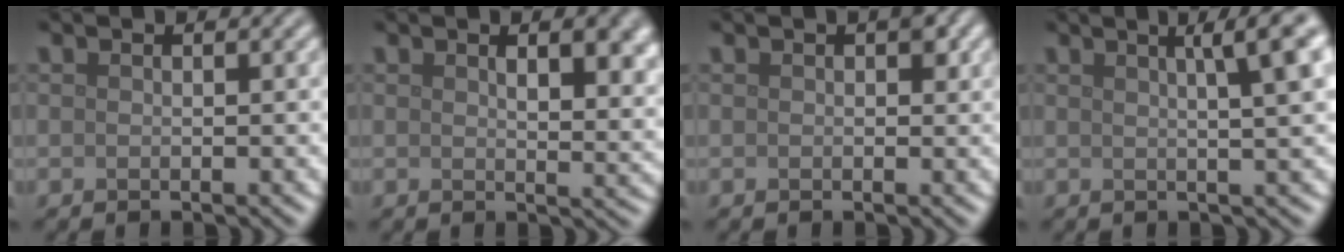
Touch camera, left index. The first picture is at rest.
{"total": 5.9, "force": [2.2, 2.6, 4.9], "torque": [-0.047, -0.003, 0.036]}
{"total": 1.1, "force": [0.3, 0.6, 0.9], "torque": [-0.008, -0.001, 0.004]}
{"total": 7.0, "force": [2.6, 2.0, 6.1], "torque": [-0.044, 0.033, 0.016]}